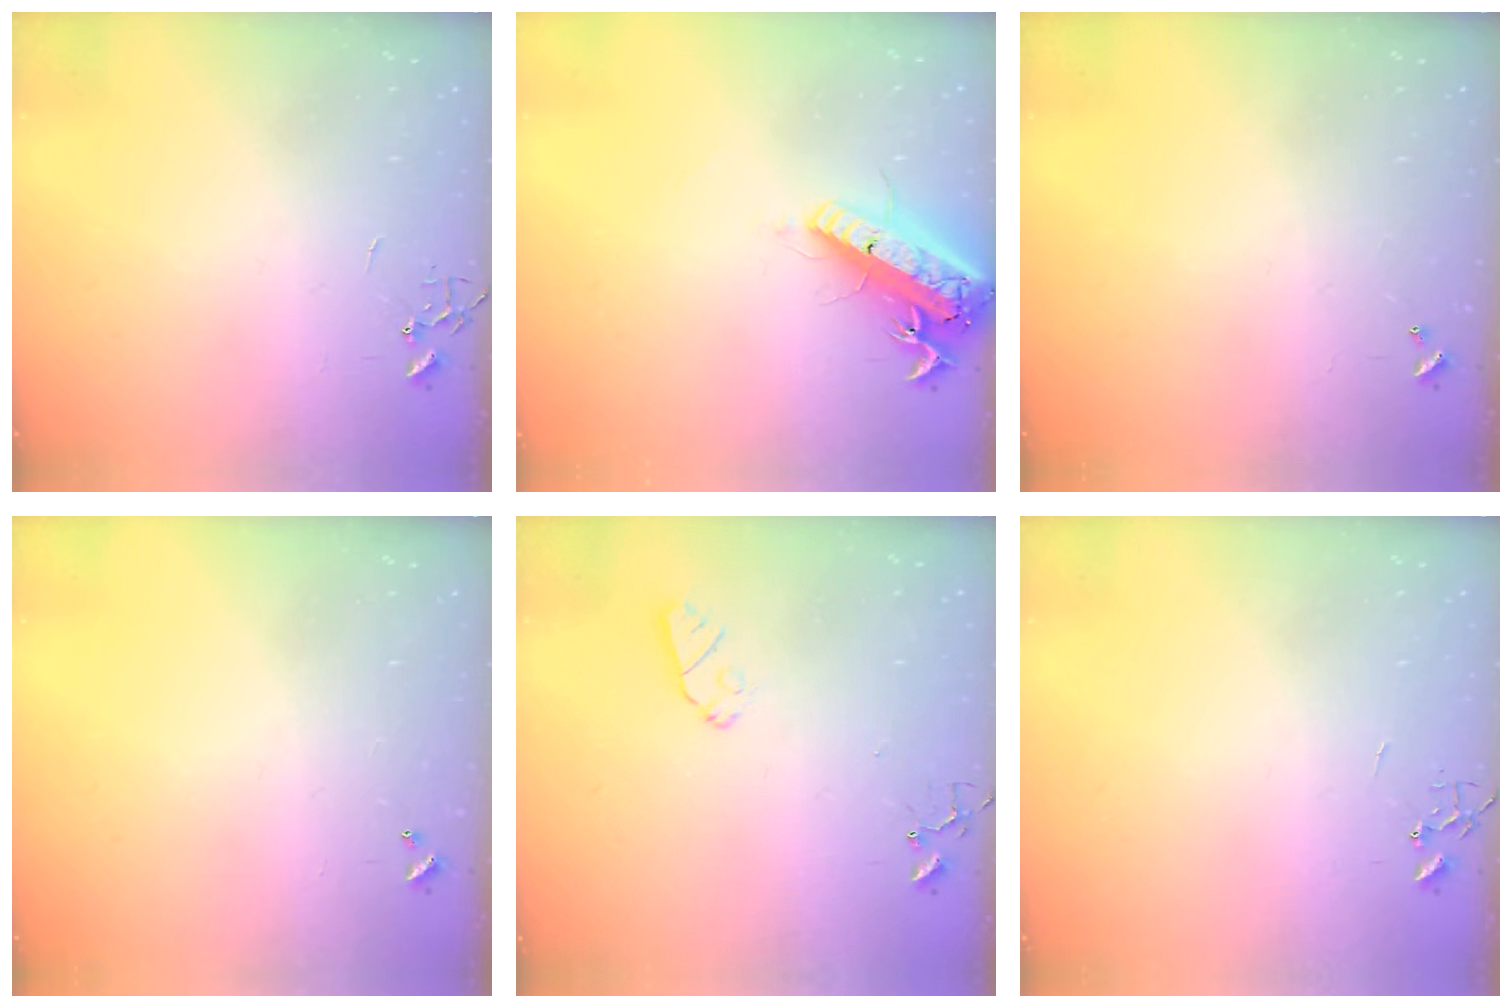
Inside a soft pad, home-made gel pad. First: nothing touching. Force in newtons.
{"total": 17.6, "press": 17.3, "slide": 3.4}
{"total": 0.0}
{"total": 0.0}
{"total": 6.6, "press": 6.6, "slide": 0.2}
{"total": 0.0}